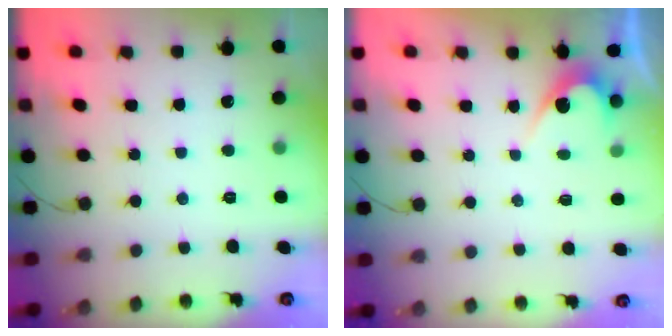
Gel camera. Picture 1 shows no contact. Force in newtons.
{"total": 3.2, "press": 3.2, "slide": 0.3}